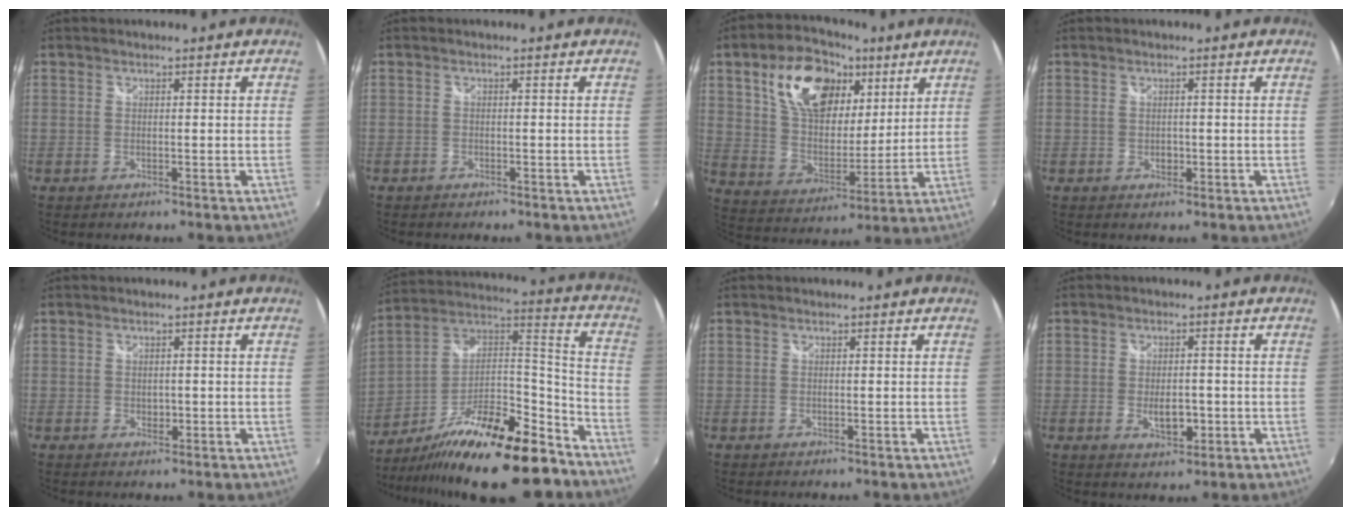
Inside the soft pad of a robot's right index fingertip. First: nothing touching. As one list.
[{"total": 1.0, "force": [-0.8, 0.6, 0.1], "torque": [-0.008, 0.000, -0.013]}, {"total": 19.3, "force": [9.1, 11.2, 12.9], "torque": [-0.242, 0.031, 0.166]}, {"total": 1.3, "force": [-0.1, 1.1, 0.7], "torque": [-0.011, -0.001, -0.002]}, {"total": 1.3, "force": [-0.1, 1.1, 0.8], "torque": [-0.010, -0.001, -0.001]}, {"total": 25.8, "force": [-17.7, 7.6, 17.2], "torque": [-0.292, 0.000, -0.283]}, {"total": 0.0}, {"total": 4.9, "force": [-1.2, 2.6, 4.0], "torque": [-0.072, -0.007, -0.016]}]